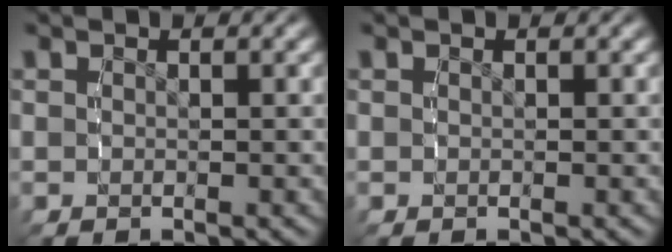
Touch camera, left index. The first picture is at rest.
{"total": 0.0}